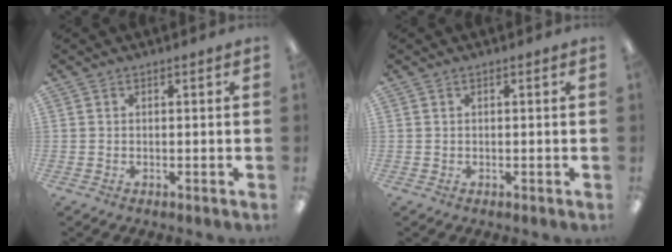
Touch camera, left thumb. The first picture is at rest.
{"total": 0.0}